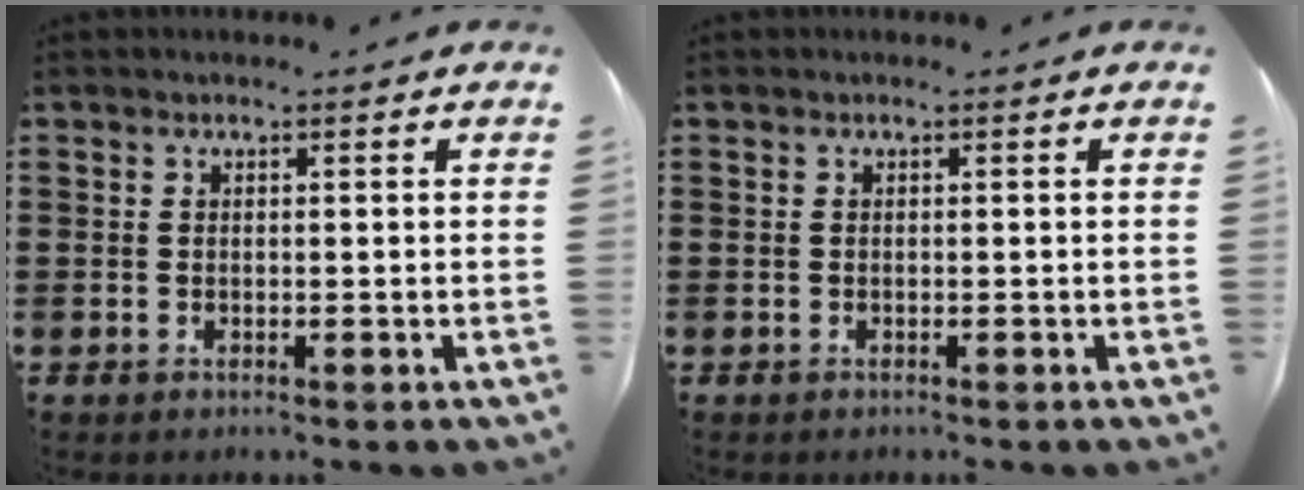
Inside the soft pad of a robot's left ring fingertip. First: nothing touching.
{"total": 0.0}